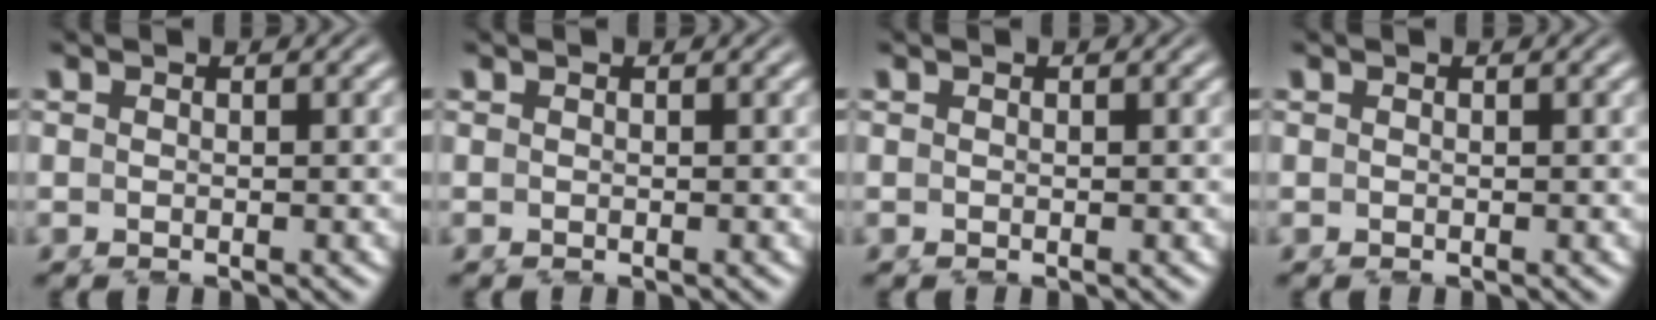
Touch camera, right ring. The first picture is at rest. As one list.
[{"total": 0.0}, {"total": 0.0}, {"total": 0.0}]